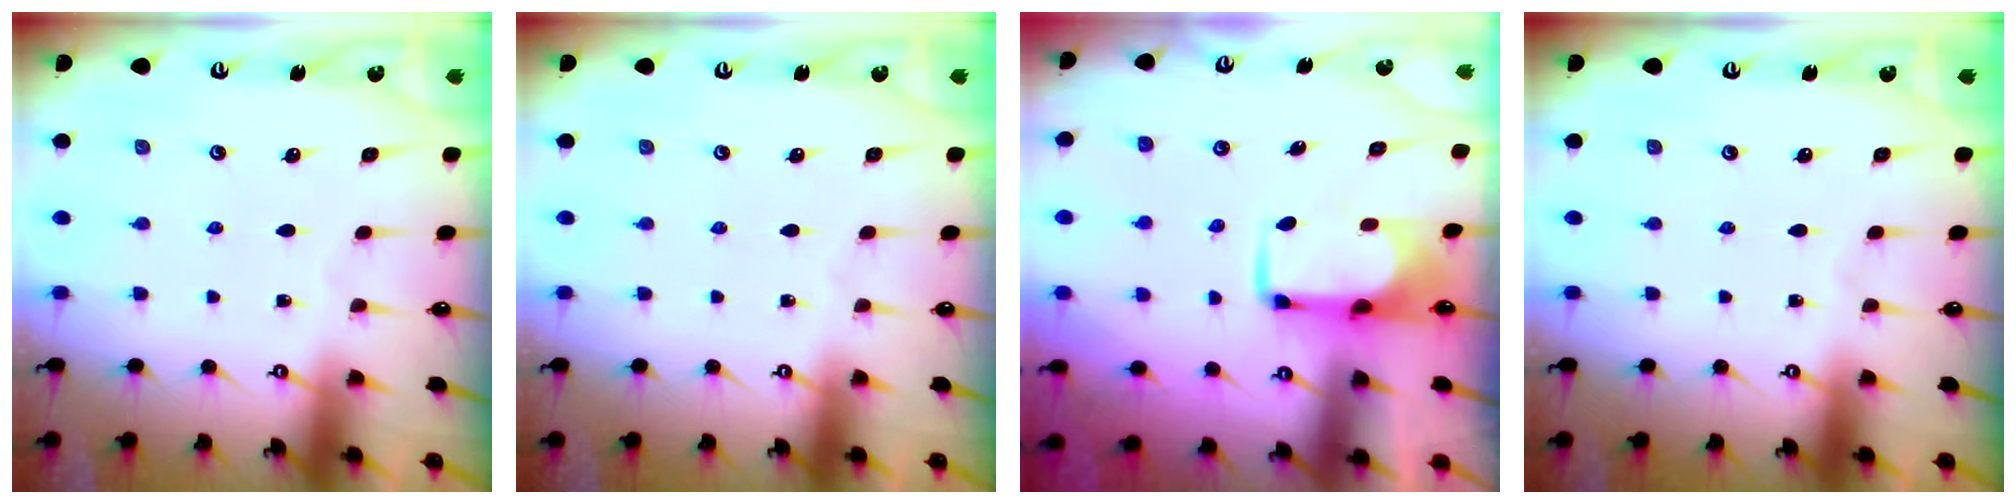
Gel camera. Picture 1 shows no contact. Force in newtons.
{"total": 0.0}
{"total": 1.5, "press": 1.4, "slide": 0.4}
{"total": 0.0}